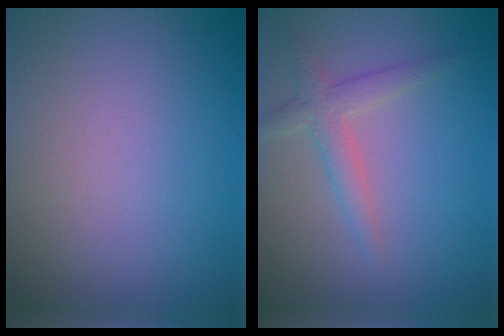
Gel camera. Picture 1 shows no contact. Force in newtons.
{"total": 2.4, "press": 2.4, "slide": 0.1}